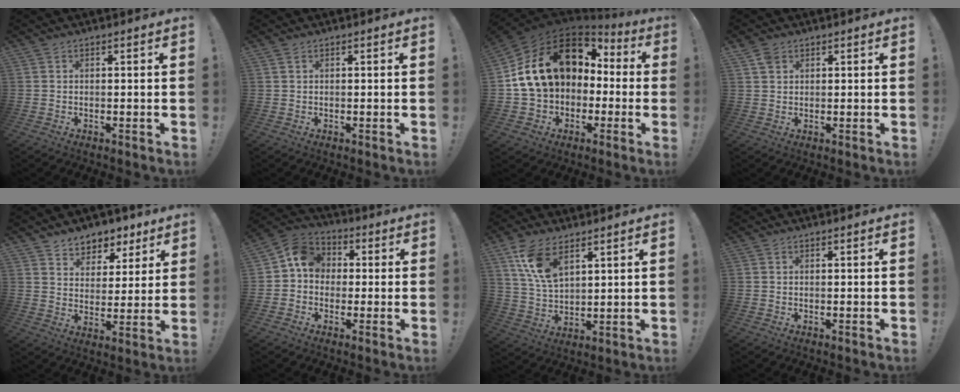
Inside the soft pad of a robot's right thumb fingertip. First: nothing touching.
{"total": 0.7, "force": [0.5, 0.4, 0.3], "torque": [-0.007, 0.000, 0.011]}
{"total": 21.4, "force": [5.6, 15.2, 14.0], "torque": [-0.243, -0.013, 0.121]}
{"total": 2.9, "force": [1.8, 2.0, 1.1], "torque": [-0.016, -0.004, 0.034]}
{"total": 7.4, "force": [5.3, 5.1, 0.9], "torque": [-0.009, -0.043, 0.104]}
{"total": 8.7, "force": [0.6, 7.6, 4.1], "torque": [-0.068, 0.022, 0.020]}
{"total": 11.0, "force": [6.5, 5.3, 7.0], "torque": [-0.140, -0.020, 0.123]}
{"total": 0.0}